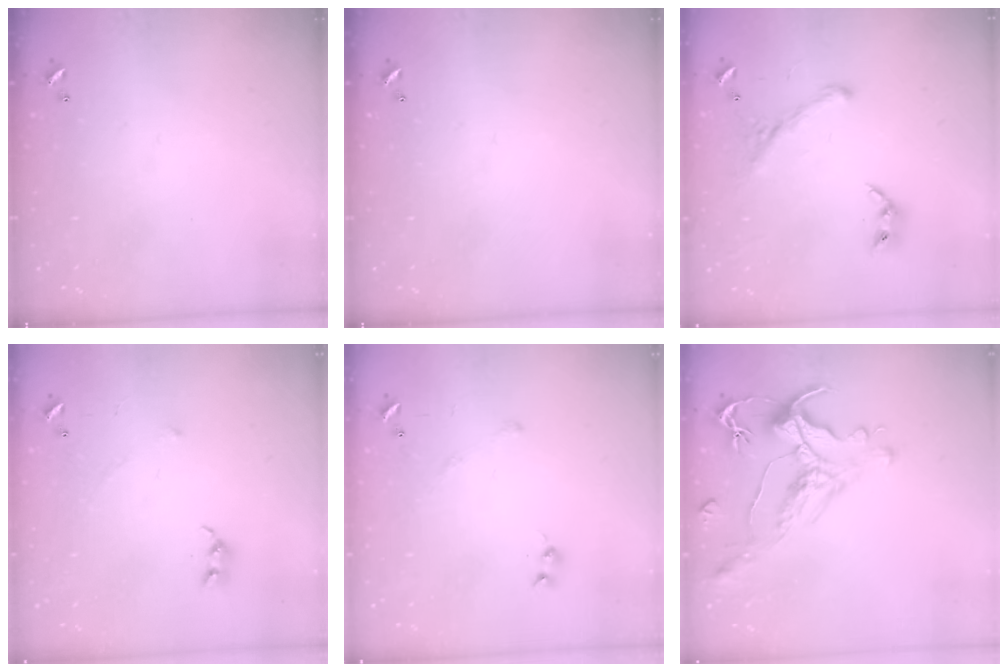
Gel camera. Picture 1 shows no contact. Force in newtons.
{"total": 0.0}
{"total": 1.6, "press": 1.1, "slide": 1.2}
{"total": 4.8, "press": 4.7, "slide": 0.8}
{"total": 5.0, "press": 4.9, "slide": 0.9}
{"total": 1.3, "press": 0.1, "slide": 1.3}